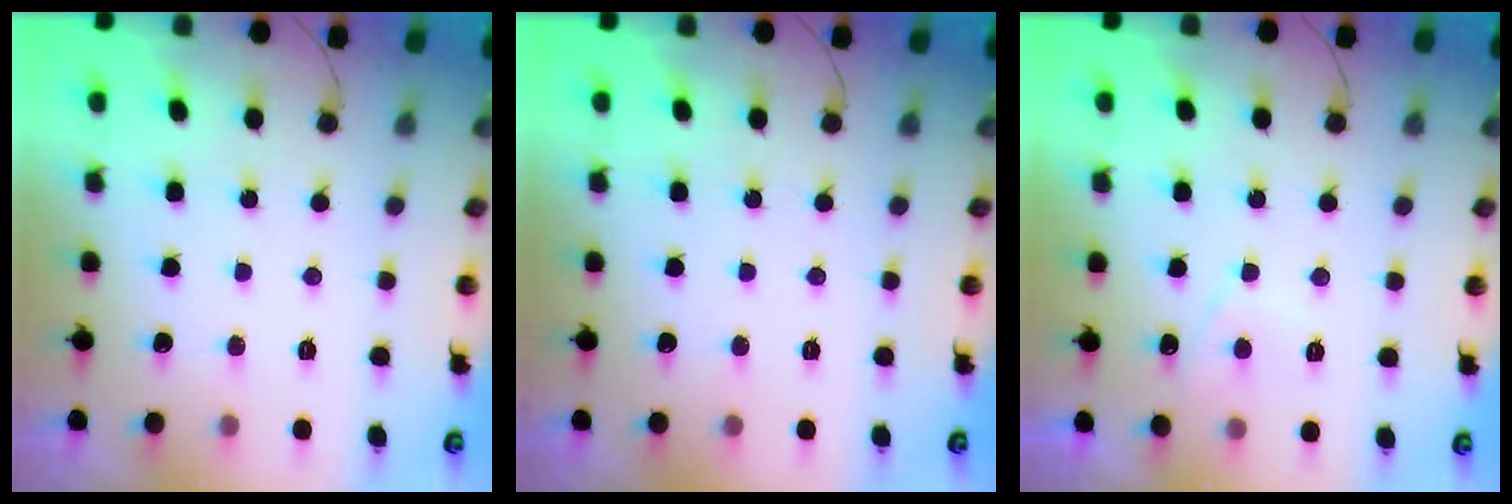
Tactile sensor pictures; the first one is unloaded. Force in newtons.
{"total": 0.0}
{"total": 2.8, "press": 2.7, "slide": 0.5}